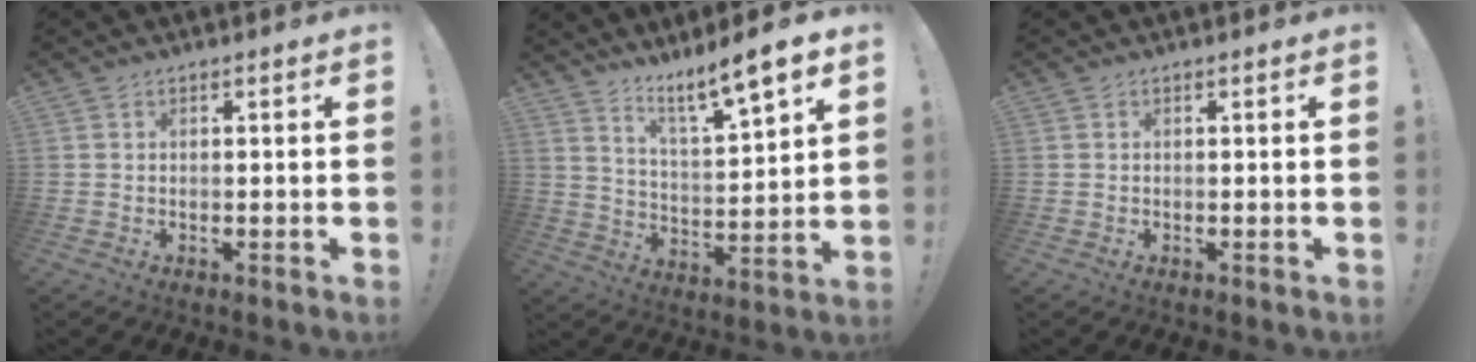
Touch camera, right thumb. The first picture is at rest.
{"total": 10.1, "force": [8.4, 0.2, 5.6], "torque": [-0.095, -0.071, 0.136]}
{"total": 0.0}